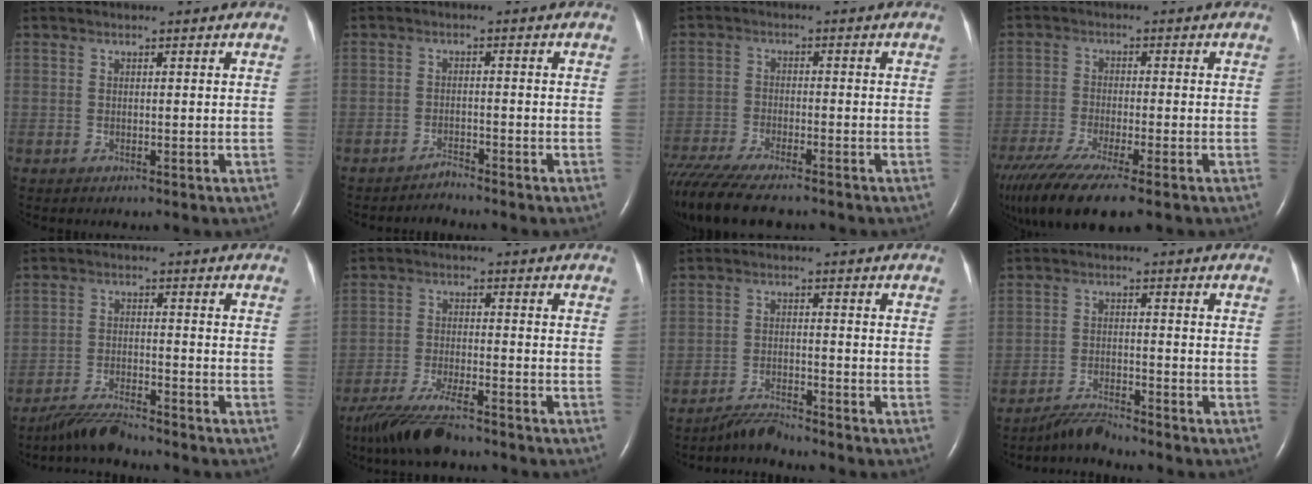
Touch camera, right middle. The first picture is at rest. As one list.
[{"total": 1.7, "force": [-1.7, -0.3, -0.1], "torque": [0.002, -0.009, -0.029]}, {"total": 12.8, "force": [-10.8, 2.1, 6.6], "torque": [-0.113, -0.026, -0.175]}, {"total": 13.7, "force": [-10.1, 1.7, 9.2], "torque": [-0.181, -0.033, -0.173]}, {"total": 5.7, "force": [-5.4, 0.3, 2.0], "torque": [-0.042, -0.021, -0.100]}, {"total": 9.3, "force": [-7.6, 1.2, 5.1], "torque": [-0.102, -0.029, -0.136]}, {"total": 3.5, "force": [-3.5, -0.3, 0.5], "torque": [-0.016, -0.020, -0.065]}, {"total": 3.9, "force": [-3.8, -0.3, 0.7], "torque": [-0.020, -0.021, -0.070]}]